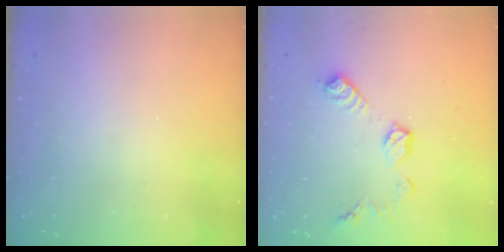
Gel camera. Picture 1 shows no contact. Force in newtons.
{"total": 10.3, "press": 10.3, "slide": 0.5}